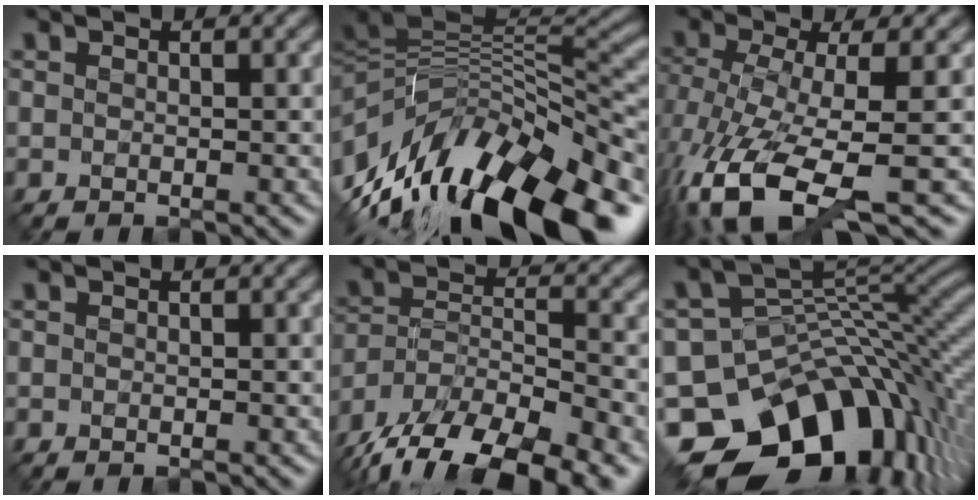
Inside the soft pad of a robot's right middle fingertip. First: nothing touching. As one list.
[{"total": 15.7, "force": [-6.3, 7.1, 12.5], "torque": [-0.230, -0.007, -0.096]}, {"total": 8.6, "force": [-3.5, 2.6, 7.4], "torque": [-0.161, -0.016, -0.067]}, {"total": 0.0}, {"total": 15.5, "force": [-12.5, 5.5, 7.3], "torque": [-0.136, -0.030, -0.189]}, {"total": 15.4, "force": [-6.8, 10.0, 9.4], "torque": [-0.157, -0.014, -0.111]}]